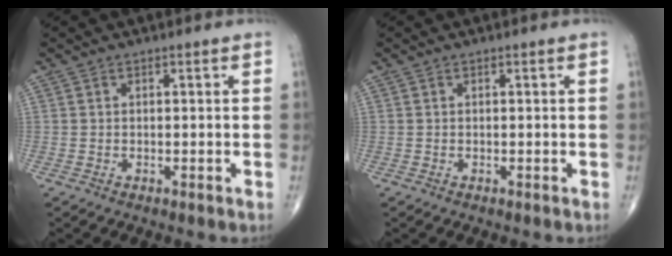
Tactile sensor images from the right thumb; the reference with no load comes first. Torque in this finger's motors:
{"motor_torque": [0.00, 0.00, 0.01, 0.01, 0.02]}